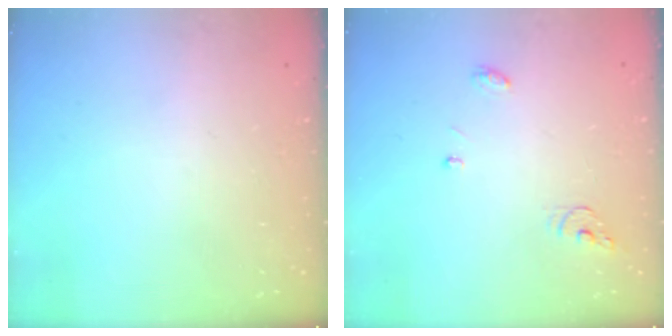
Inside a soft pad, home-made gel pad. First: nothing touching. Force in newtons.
{"total": 4.0, "press": 4.0, "slide": 0.4}